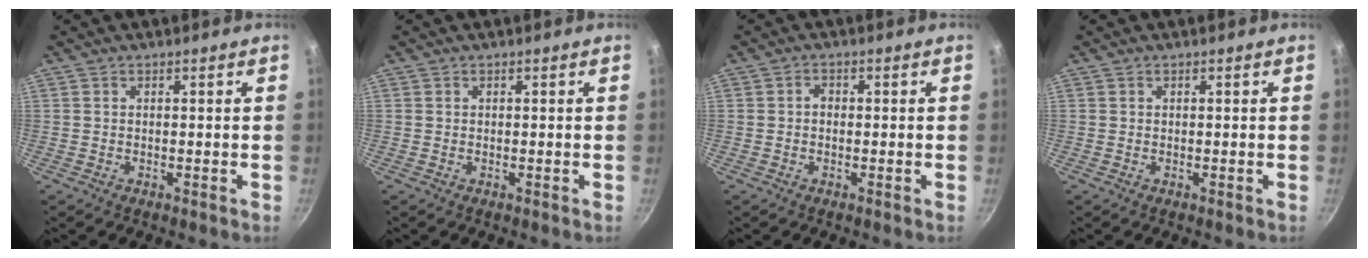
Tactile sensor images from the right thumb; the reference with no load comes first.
{"total": 0.0}
{"total": 1.5, "force": [-0.1, 1.2, 0.9], "torque": [-0.013, 0.006, -0.006]}
{"total": 0.0}